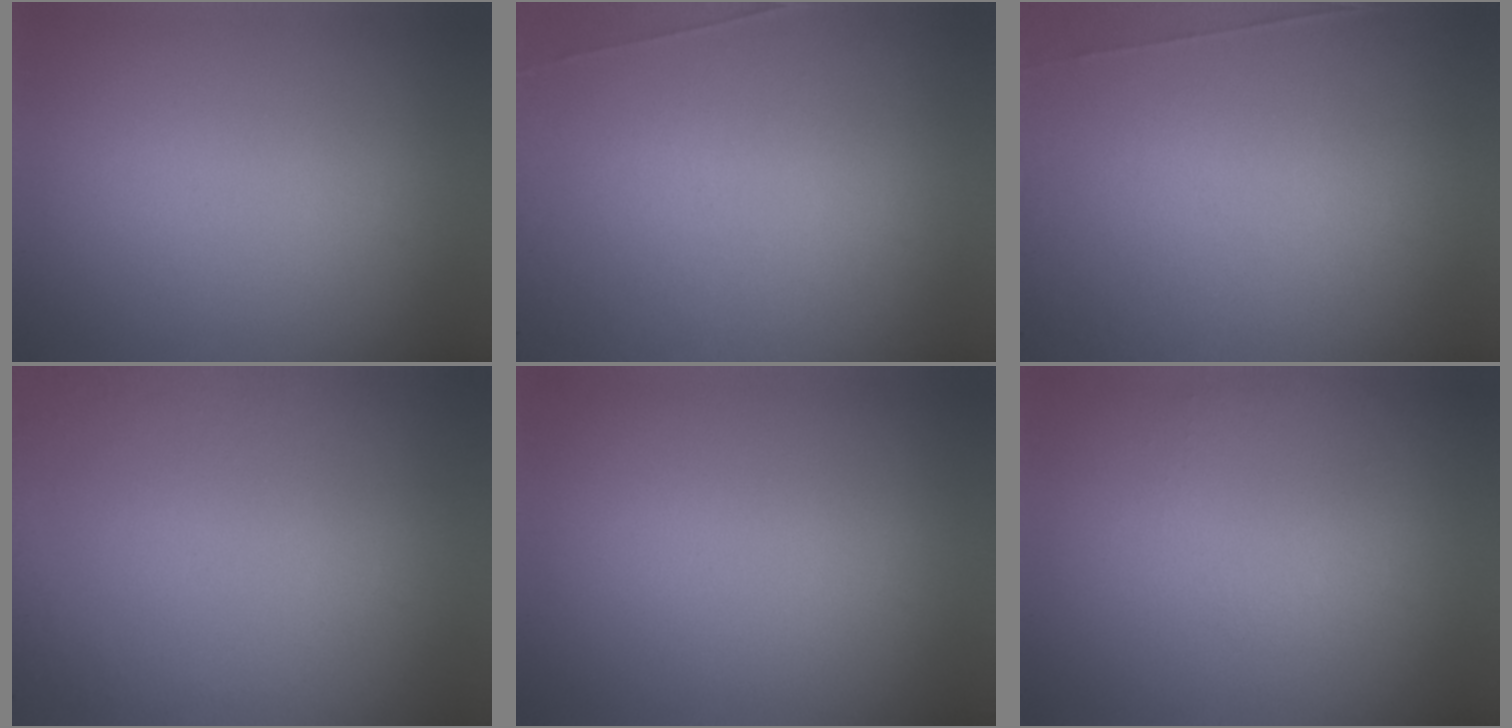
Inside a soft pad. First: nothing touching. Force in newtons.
{"total": 6.7}
{"total": 7.5}
{"total": 4.9}
{"total": 0.0}
{"total": 1.0}